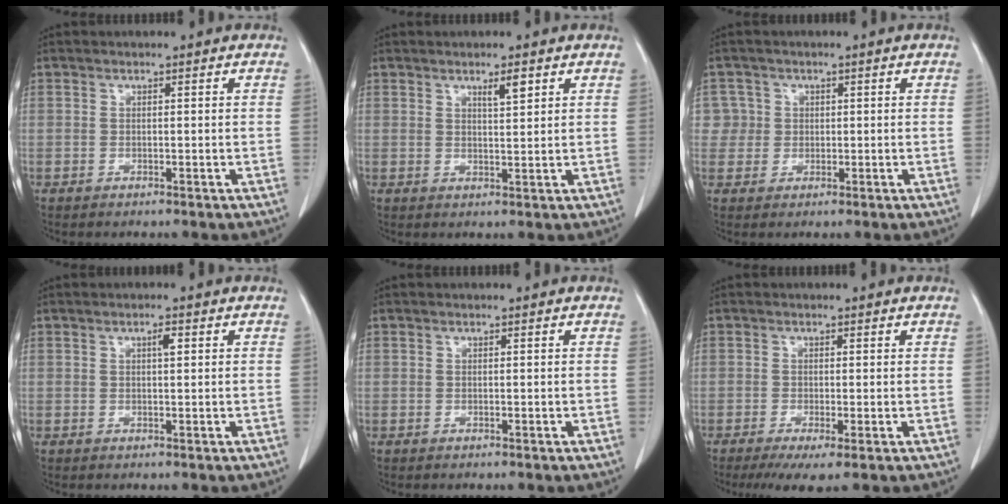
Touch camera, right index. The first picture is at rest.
{"total": 2.5, "force": [1.5, 0.4, 2.0], "torque": [-0.035, -0.003, 0.026]}
{"total": 3.3, "force": [0.7, 3.2, -0.3], "torque": [0.027, 0.009, 0.009]}
{"total": 1.4, "force": [0.5, 0.3, 1.2], "torque": [-0.021, 0.002, 0.007]}
{"total": 0.0}
{"total": 4.1, "force": [-2.1, 0.8, 3.4], "torque": [-0.052, -0.013, -0.032]}